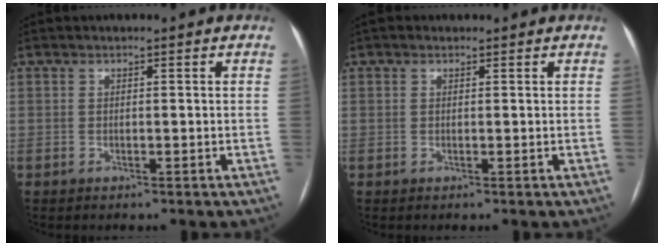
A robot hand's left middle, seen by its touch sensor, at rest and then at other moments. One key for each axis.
{"total": 0.7, "fx": 0.5, "fy": 0.4, "fz": 0.1, "tx": -0.008, "ty": 0.011, "tz": 0.008}